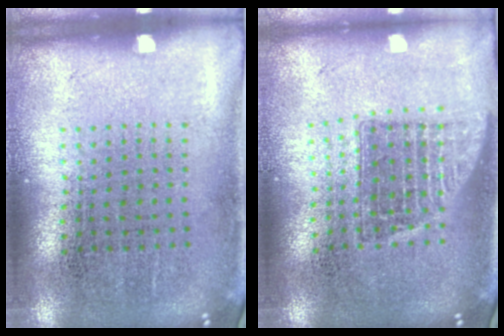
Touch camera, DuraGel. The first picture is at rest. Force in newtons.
{"total": 1.4, "press": 1.1, "slide": 0.9}